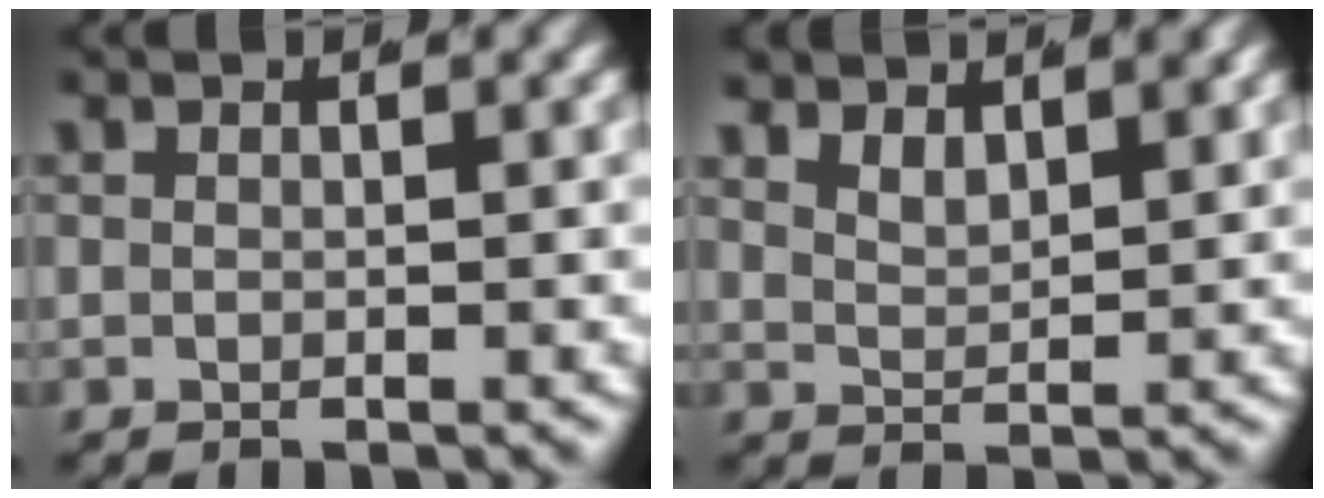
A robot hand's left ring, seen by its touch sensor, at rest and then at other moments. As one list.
[{"total": 2.6, "force": [2.0, 0.9, 1.5], "torque": [-0.037, -0.016, 0.046]}]